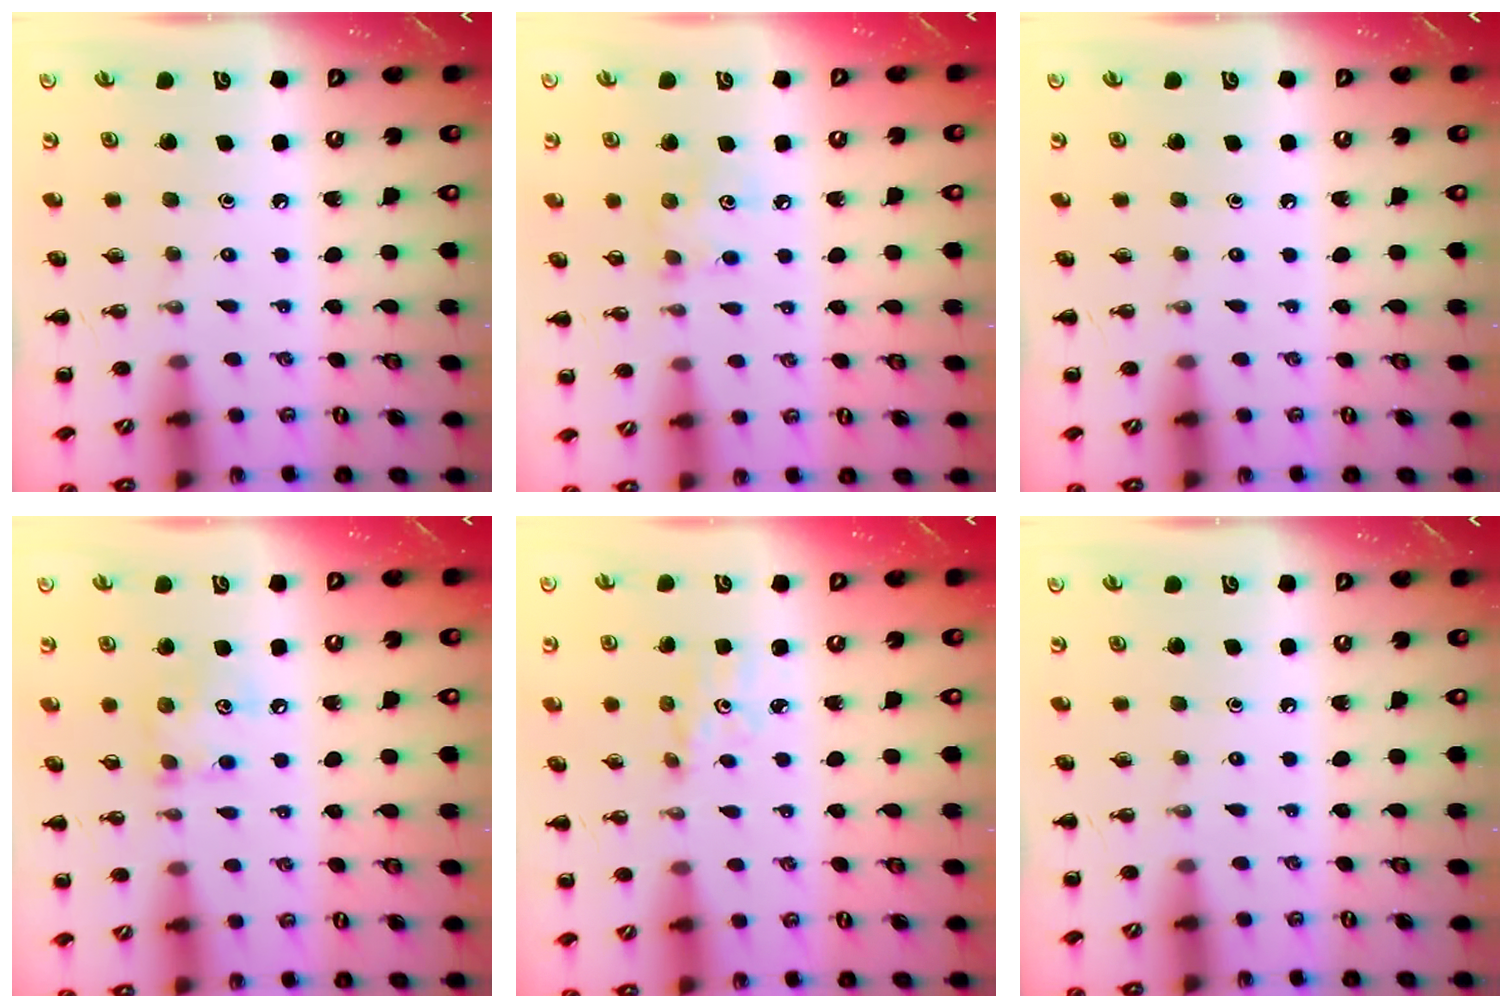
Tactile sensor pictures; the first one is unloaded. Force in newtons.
{"total": 4.5, "press": 4.5, "slide": 0.6}
{"total": 0.0}
{"total": 7.5, "press": 7.4, "slide": 0.9}
{"total": 2.6, "press": 2.4, "slide": 0.9}
{"total": 0.0}